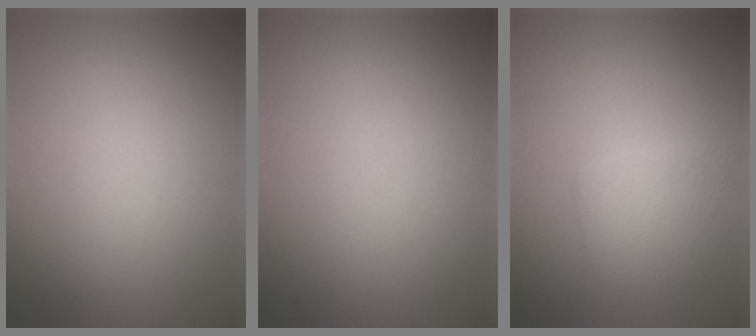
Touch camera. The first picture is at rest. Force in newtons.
{"total": 0.0}
{"total": 2.3, "press": 2.3, "slide": 0.0}